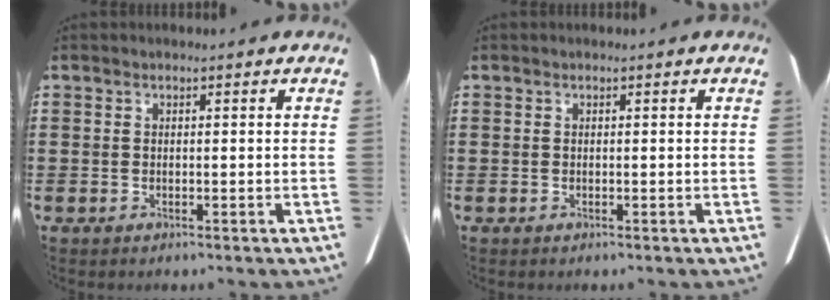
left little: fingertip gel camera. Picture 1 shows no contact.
{"total": 0.0}